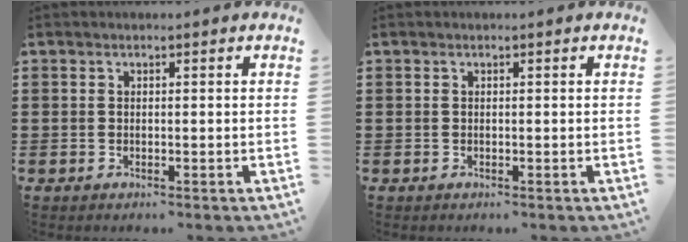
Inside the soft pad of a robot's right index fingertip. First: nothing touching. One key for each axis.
{"total": 0.0}